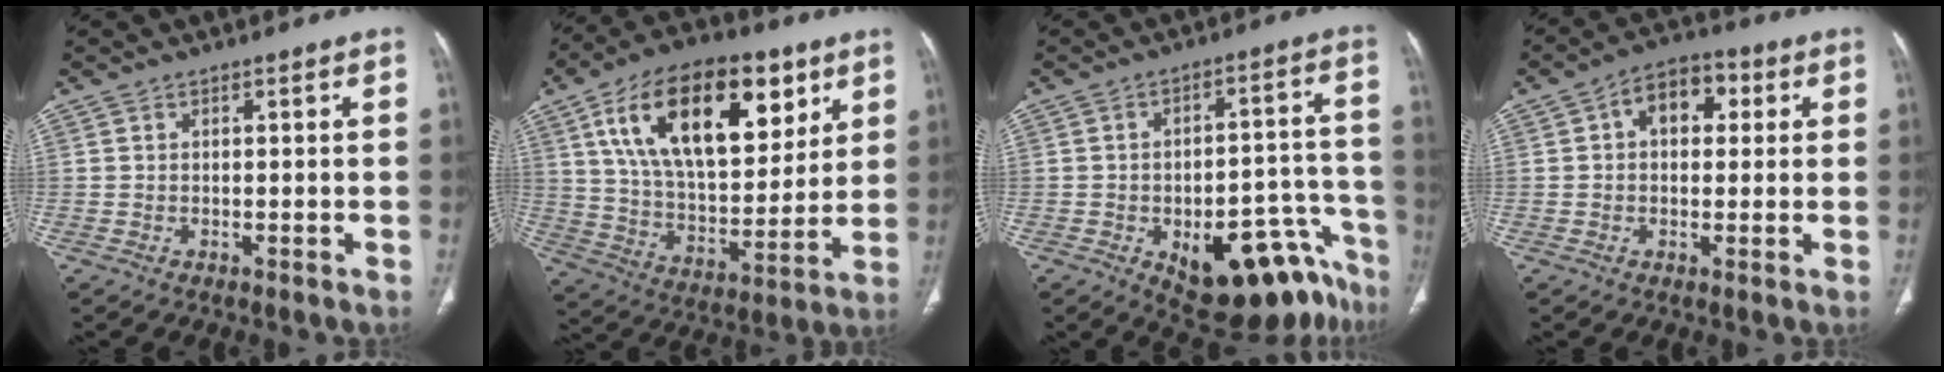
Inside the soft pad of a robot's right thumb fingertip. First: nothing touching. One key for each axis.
{"total": 27.0, "fx": 11.6, "fy": 13.9, "fz": 20.0, "tx": -0.304, "ty": -0.019, "tz": 0.197}
{"total": 19.8, "fx": -11.0, "fy": 9.1, "fz": 13.8, "tx": -0.103, "ty": 0.090, "tz": -0.139}
{"total": 8.3, "fx": 2.0, "fy": 5.6, "fz": 5.8, "tx": -0.057, "ty": 0.016, "tz": 0.023}